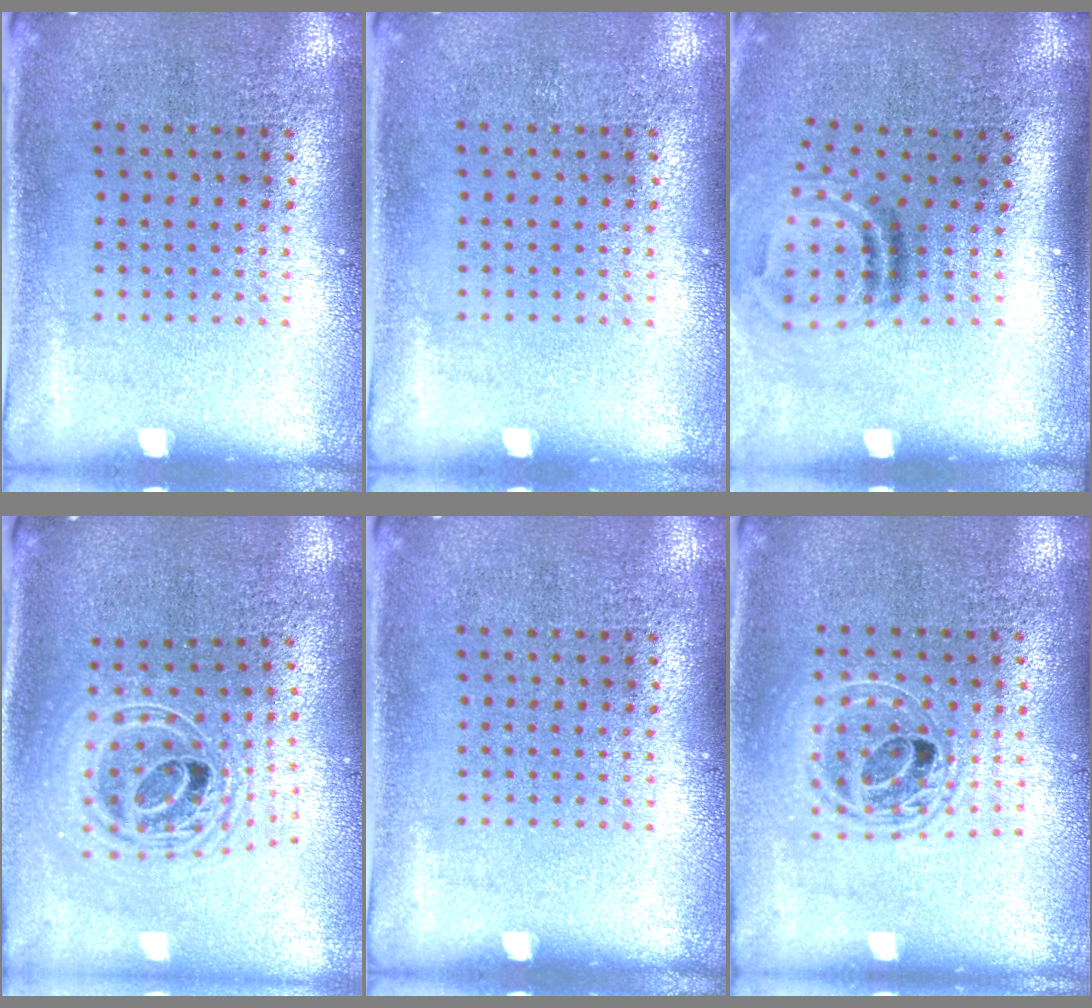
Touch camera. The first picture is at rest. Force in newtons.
{"total": 0.0}
{"total": 2.0, "press": 1.1, "slide": 1.6}
{"total": 2.3, "press": 1.8, "slide": 1.5}
{"total": 0.0}
{"total": 1.7, "press": 1.4, "slide": 0.9}